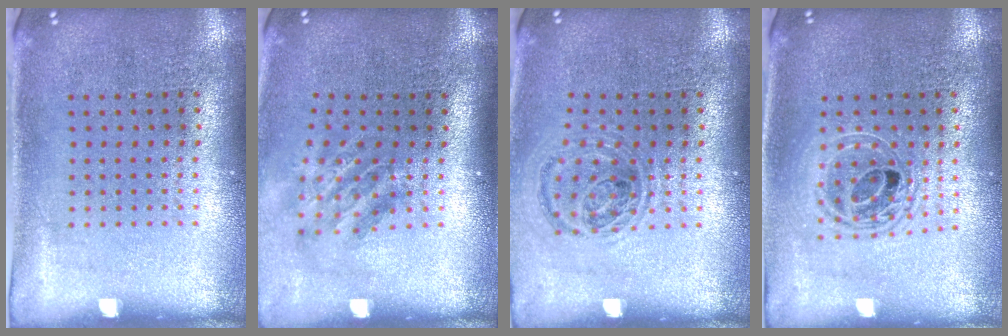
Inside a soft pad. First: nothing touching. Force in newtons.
{"total": 1.9, "press": 1.3, "slide": 1.3}
{"total": 0.9, "press": 0.9, "slide": 0.2}
{"total": 1.7, "press": 1.4, "slide": 0.9}